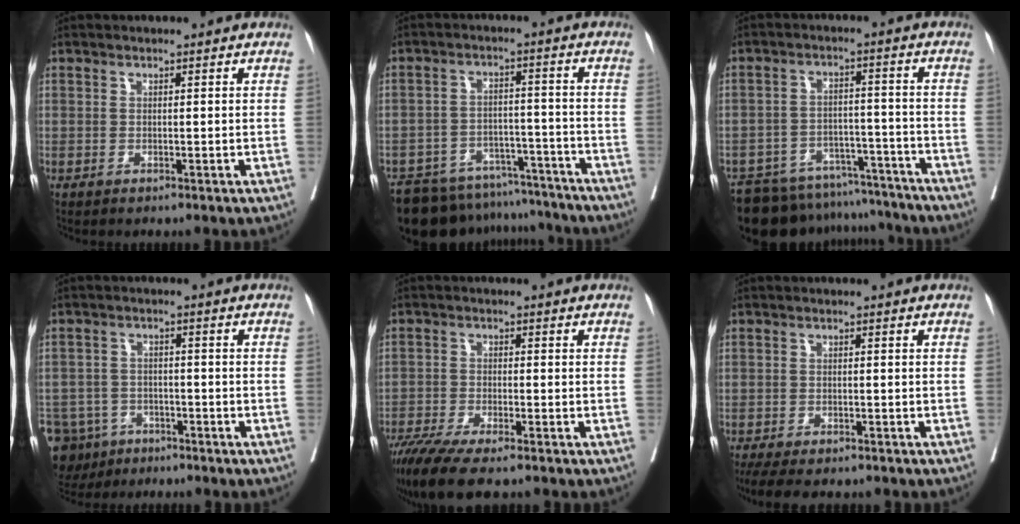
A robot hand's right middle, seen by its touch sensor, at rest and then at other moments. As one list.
[{"total": 16.4, "force": [-14.8, 6.0, 3.6], "torque": [-0.062, 0.020, -0.205]}, {"total": 16.3, "force": [-14.9, 5.8, 3.3], "torque": [-0.054, 0.024, -0.206]}, {"total": 10.6, "force": [-6.9, 7.6, 2.6], "torque": [-0.070, -0.003, -0.107]}, {"total": 9.5, "force": [-7.6, 1.3, 5.7], "torque": [-0.088, -0.022, -0.128]}, {"total": 9.5, "force": [-7.9, 2.8, 4.4], "torque": [-0.065, -0.009, -0.111]}]